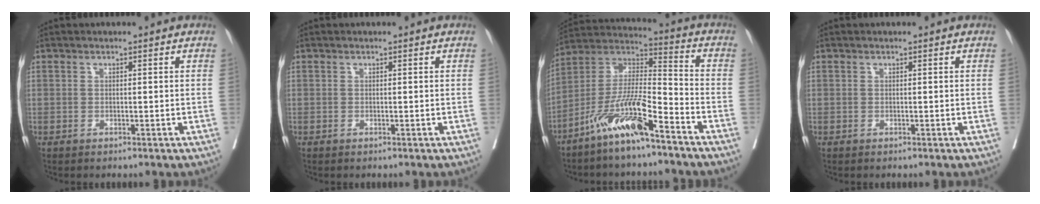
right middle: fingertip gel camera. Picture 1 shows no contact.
{"total": 0.0}
{"total": 12.6, "force": [-8.4, 1.3, 9.4], "torque": [-0.192, -0.004, -0.164]}
{"total": 0.0}